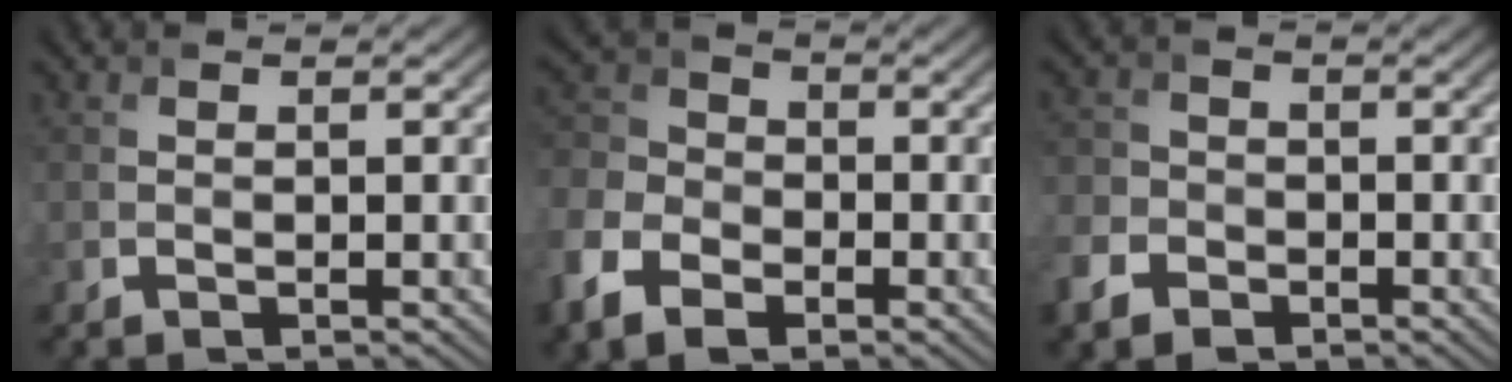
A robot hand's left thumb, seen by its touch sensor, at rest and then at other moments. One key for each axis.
{"total": 9.4, "fx": -4.5, "fy": 6.1, "fz": 5.5, "tx": -0.161, "ty": -0.022, "tz": -0.105}
{"total": 4.5, "fx": -2.6, "fy": 3.1, "fz": 1.9, "tx": -0.060, "ty": -0.003, "tz": -0.060}